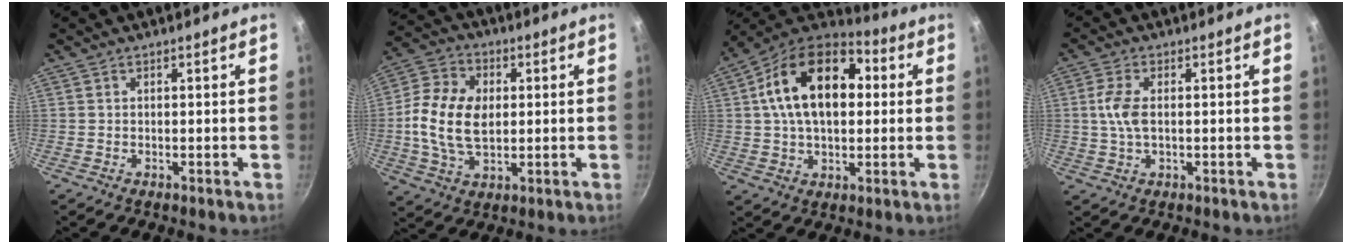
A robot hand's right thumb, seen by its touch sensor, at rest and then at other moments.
{"total": 13.9, "force": [0.5, 9.1, 10.5], "torque": [-0.200, 0.010, 0.009]}
{"total": 20.0, "force": [3.5, 12.3, 15.4], "torque": [-0.239, 0.023, 0.049]}
{"total": 5.3, "force": [0.5, 2.7, 4.6], "torque": [-0.111, 0.003, 0.007]}